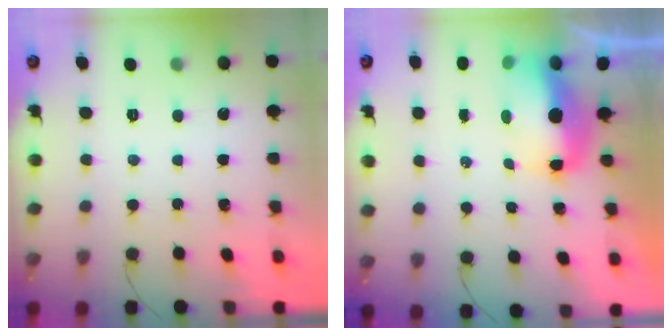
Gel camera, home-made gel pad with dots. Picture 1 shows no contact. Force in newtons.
{"total": 10.1, "press": 9.9, "slide": 2.1}